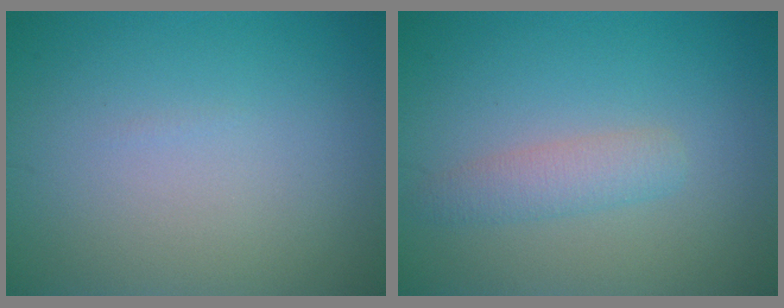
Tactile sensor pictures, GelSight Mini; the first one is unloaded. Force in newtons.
{"total": 2.2, "press": 2.2, "slide": 0.1}